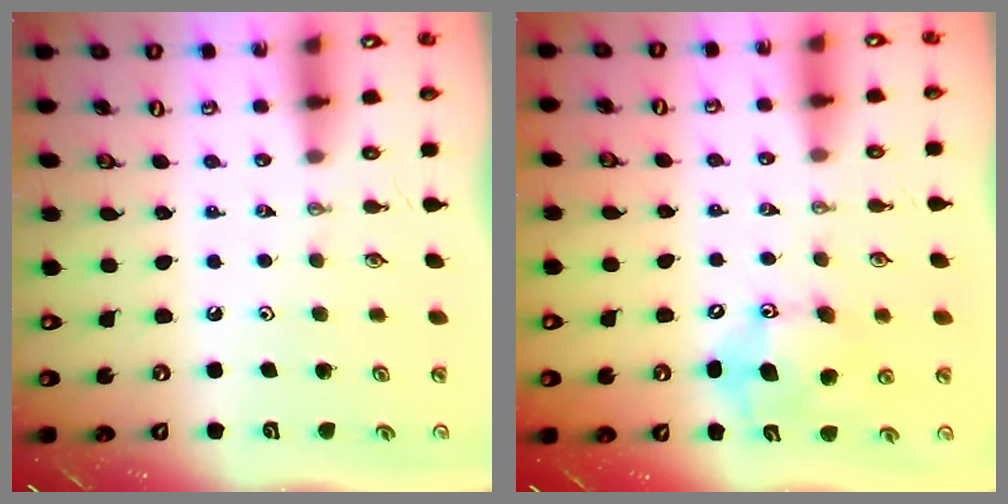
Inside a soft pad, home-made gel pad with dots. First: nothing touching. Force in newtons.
{"total": 11.8, "press": 11.6, "slide": 1.9}